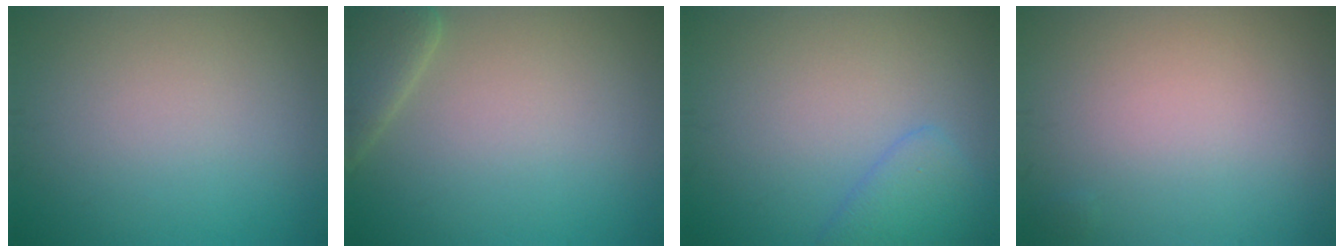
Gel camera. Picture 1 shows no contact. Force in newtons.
{"total": 3.2, "press": 3.2, "slide": 0.3}
{"total": 2.5, "press": 2.5, "slide": 0.2}
{"total": 0.0}